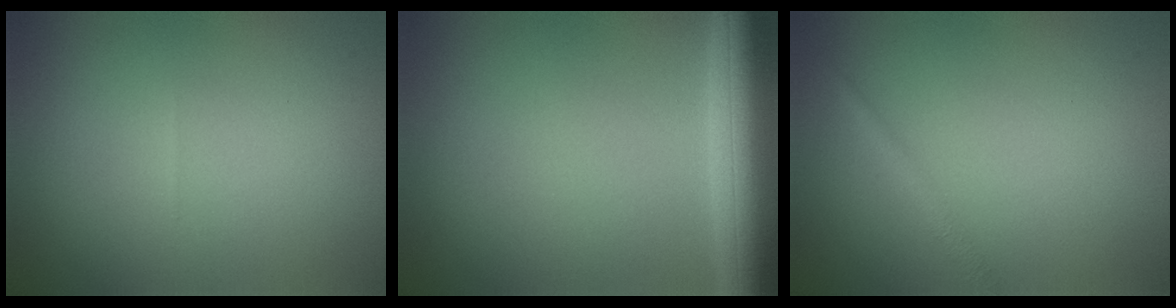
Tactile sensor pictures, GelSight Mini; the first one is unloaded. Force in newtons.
{"total": 7.5, "press": 7.5, "slide": 0.4}
{"total": 1.2, "press": 1.2, "slide": 0.1}